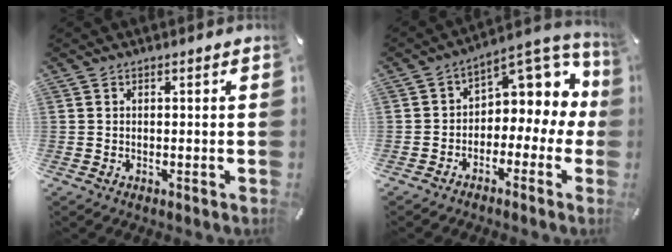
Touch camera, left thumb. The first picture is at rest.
{"total": 8.7, "force": [3.2, 6.2, 5.2], "torque": [-0.072, -0.028, 0.056]}